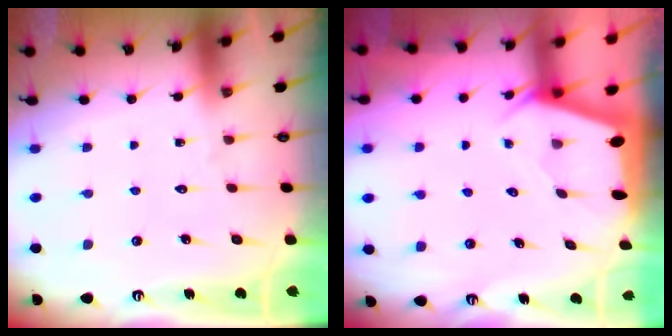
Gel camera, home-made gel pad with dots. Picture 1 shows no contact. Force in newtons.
{"total": 1.9, "press": 1.9, "slide": 0.3}